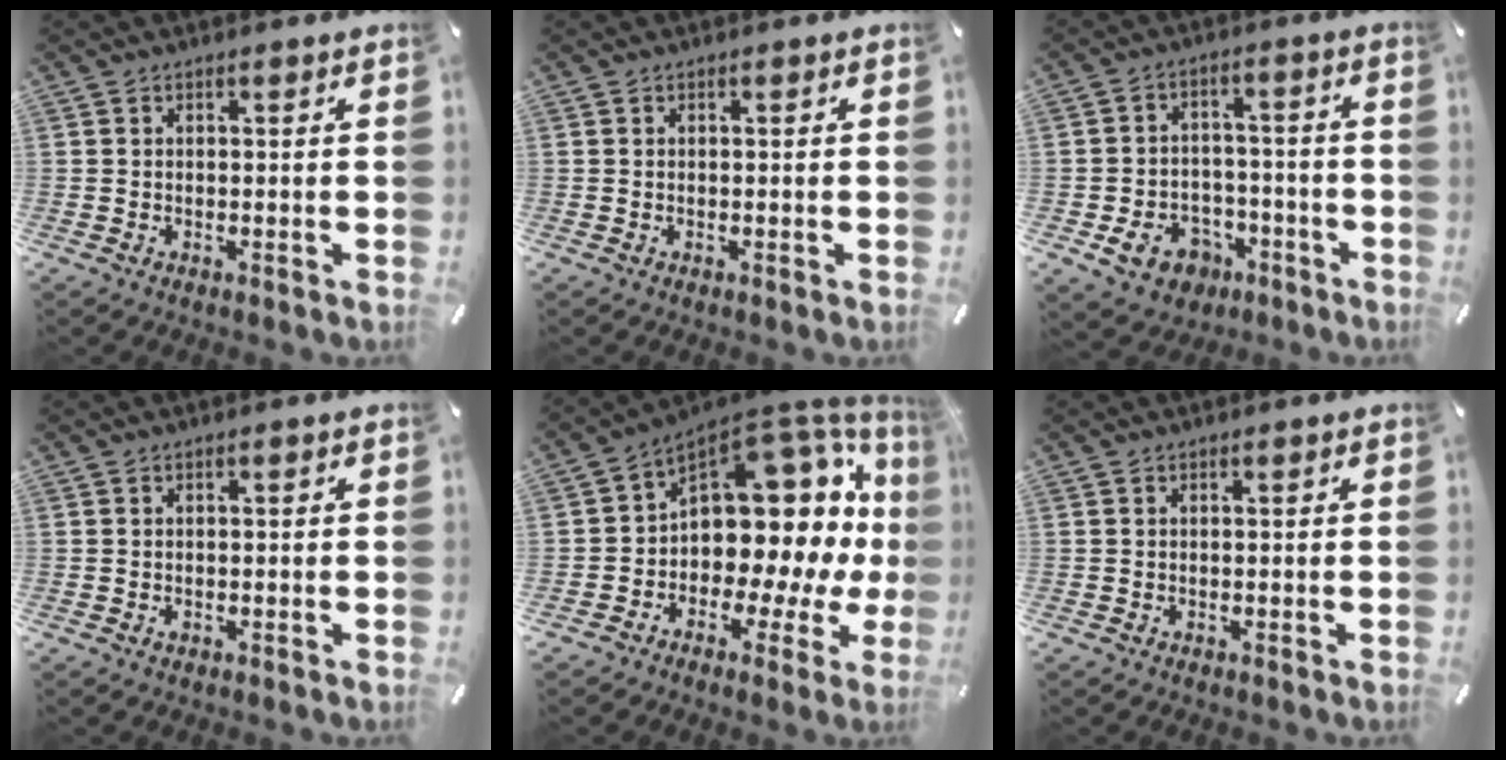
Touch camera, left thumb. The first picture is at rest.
{"total": 0.0}
{"total": 9.6, "force": [-4.5, 7.5, 3.8], "torque": [-0.073, 0.040, -0.076]}
{"total": 0.6, "force": [-0.2, 0.5, 0.4], "torque": [-0.007, -0.001, -0.005]}
{"total": 16.5, "force": [4.8, 10.9, 11.4], "torque": [-0.140, -0.071, 0.088]}
{"total": 0.0}